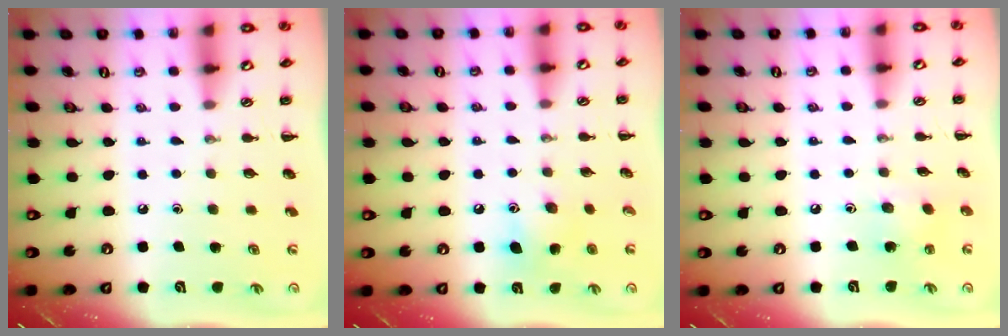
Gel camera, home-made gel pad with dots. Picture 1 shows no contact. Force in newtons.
{"total": 7.3, "press": 6.9, "slide": 2.2}
{"total": 4.0, "press": 3.9, "slide": 0.4}